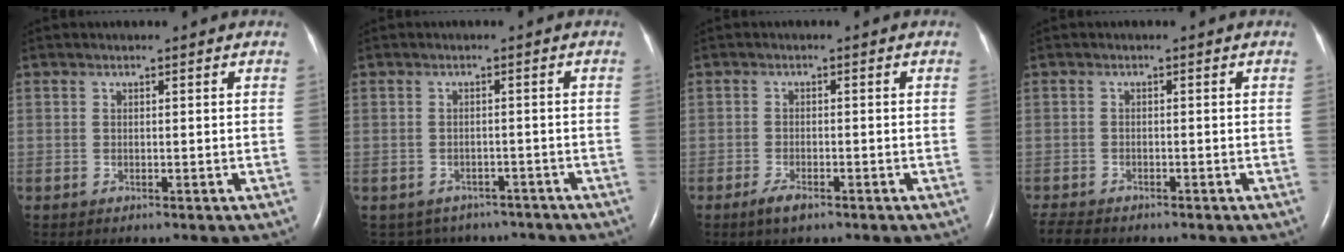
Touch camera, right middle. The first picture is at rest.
{"total": 7.0, "force": [-5.9, 3.7, 0.3], "torque": [-0.005, 0.011, -0.065]}
{"total": 2.4, "force": [-1.7, 0.7, 1.6], "torque": [-0.041, -0.004, -0.030]}
{"total": 3.4, "force": [-3.0, 1.0, 1.1], "torque": [-0.024, -0.011, -0.050]}